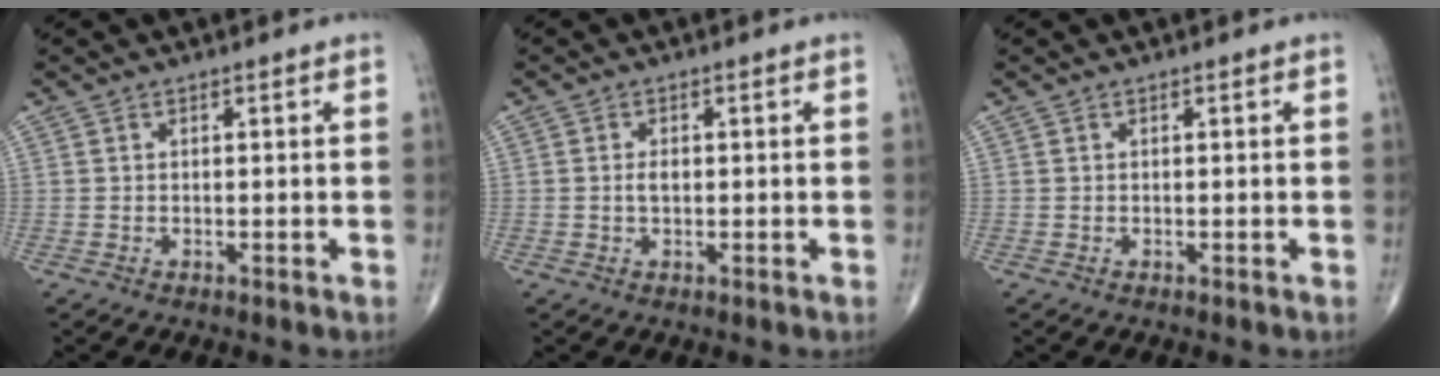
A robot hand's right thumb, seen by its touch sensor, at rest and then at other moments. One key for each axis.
{"total": 1.7, "fx": 0.0, "fy": 1.0, "fz": 1.3, "tx": -0.025, "ty": 0.001, "tz": -0.002}
{"total": 0.0}